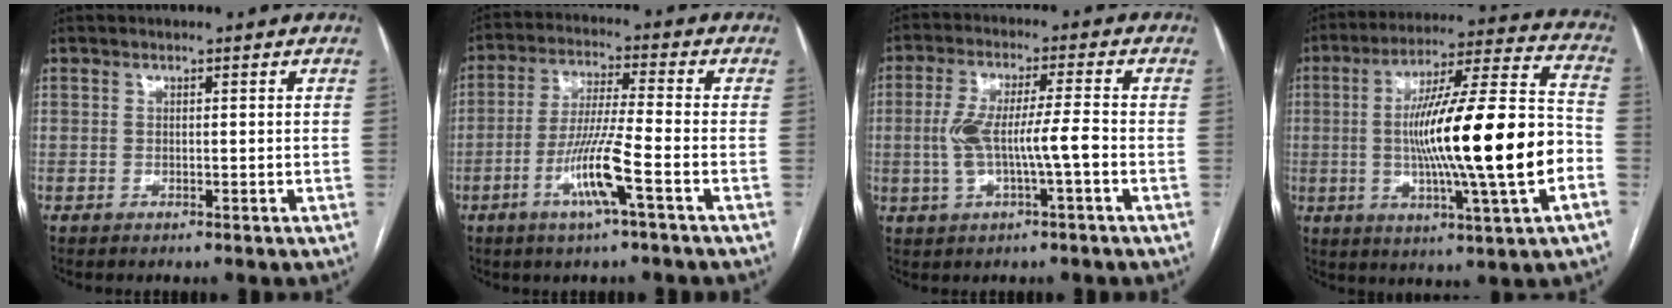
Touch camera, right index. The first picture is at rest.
{"total": 9.5, "force": [-3.9, -0.4, 8.6], "torque": [-0.170, -0.007, -0.078]}
{"total": 8.2, "force": [-1.5, 1.1, 7.9], "torque": [-0.158, 0.016, -0.026]}
{"total": 21.6, "force": [-3.5, 1.0, 21.3], "torque": [-0.341, 0.007, -0.053]}